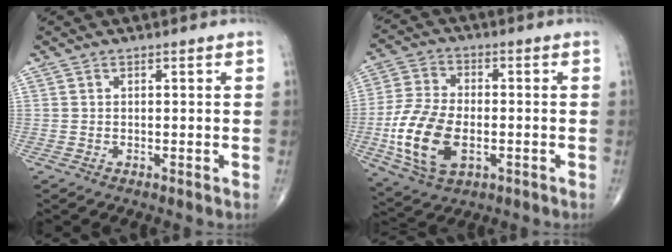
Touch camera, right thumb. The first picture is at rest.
{"total": 14.5, "force": [-3.5, 8.2, 11.4], "torque": [-0.229, 0.003, -0.062]}